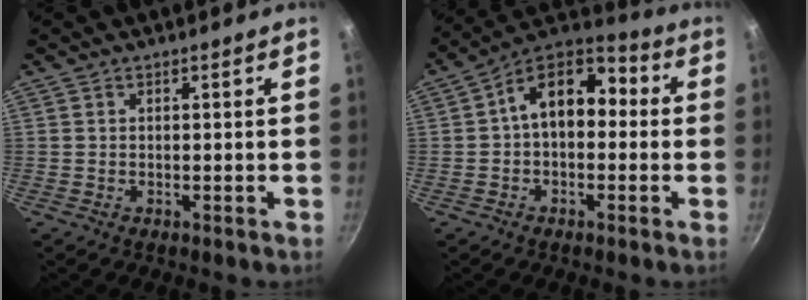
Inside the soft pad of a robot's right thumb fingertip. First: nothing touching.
{"total": 13.1, "force": [0.8, 8.8, 9.6], "torque": [-0.115, 0.045, -0.007]}